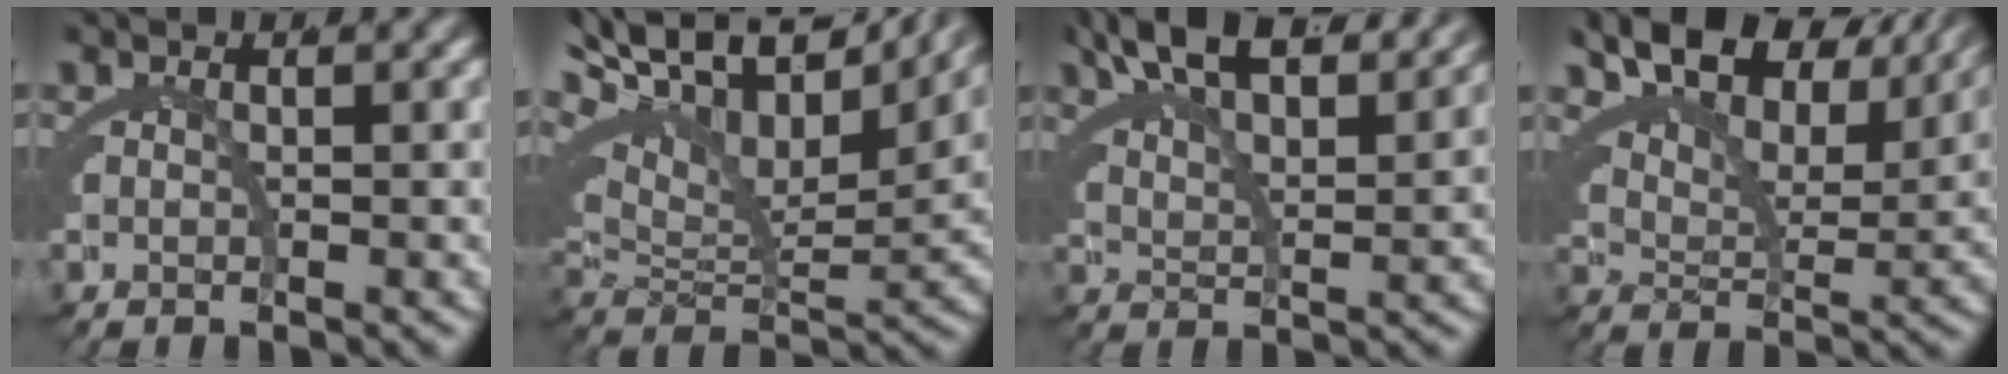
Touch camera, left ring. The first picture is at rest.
{"total": 13.3, "force": [8.7, 5.1, 8.7], "torque": [-0.130, 0.049, 0.121]}
{"total": 7.0, "force": [6.5, -0.5, 2.6], "torque": [-0.041, 0.022, 0.107]}
{"total": 10.6, "force": [8.9, 3.0, 4.9], "torque": [-0.065, 0.044, 0.127]}